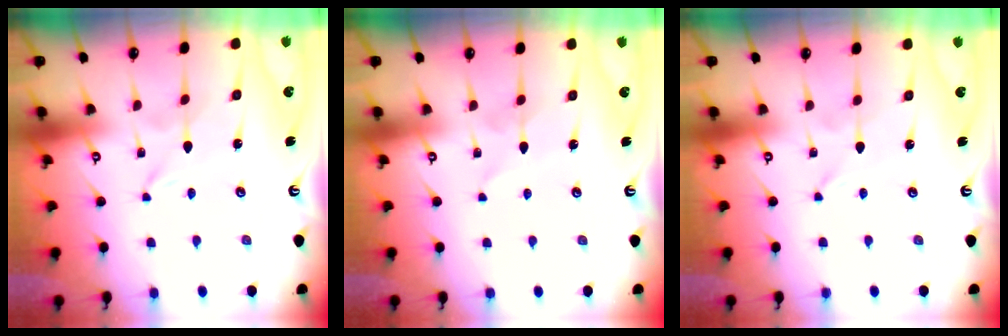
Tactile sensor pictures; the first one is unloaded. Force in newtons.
{"total": 1.5, "press": 1.5, "slide": 0.1}
{"total": 0.0}